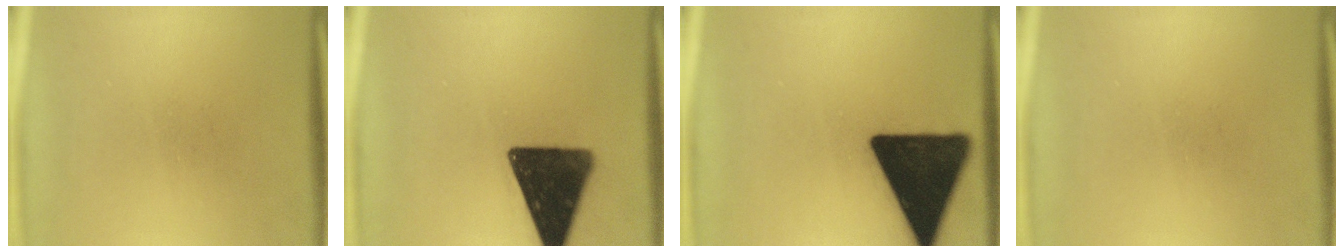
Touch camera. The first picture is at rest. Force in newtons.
{"total": 17.1}
{"total": 19.6}
{"total": 0.0}